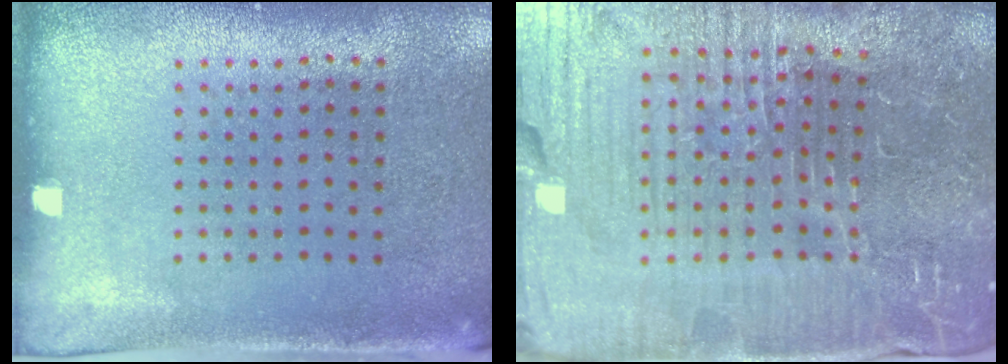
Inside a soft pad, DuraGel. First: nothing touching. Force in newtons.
{"total": 7.3, "press": 6.6, "slide": 3.3}